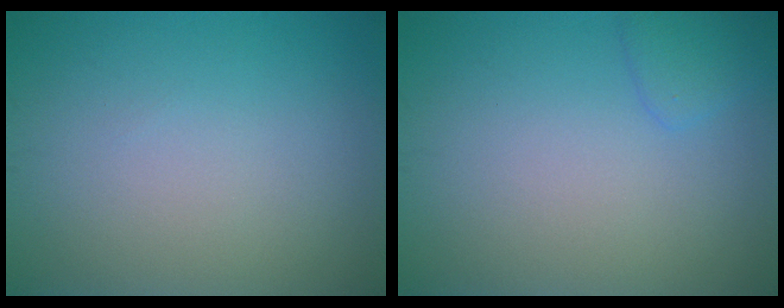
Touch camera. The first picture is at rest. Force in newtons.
{"total": 1.5, "press": 1.4, "slide": 0.1}